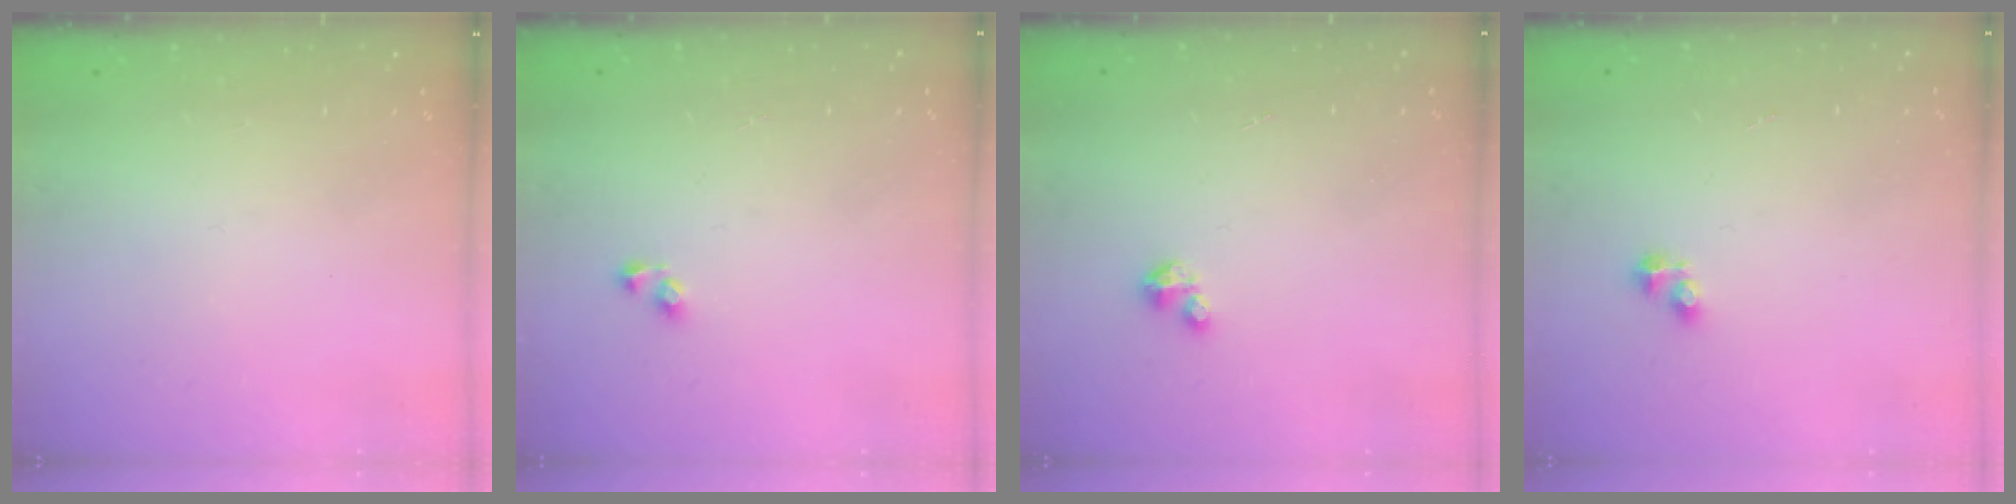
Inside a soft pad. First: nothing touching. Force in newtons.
{"total": 2.9, "press": 2.9, "slide": 0.3}
{"total": 1.7, "press": 1.7, "slide": 0.2}
{"total": 2.5, "press": 2.5, "slide": 0.3}